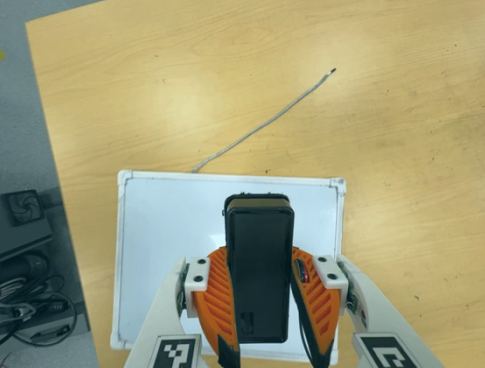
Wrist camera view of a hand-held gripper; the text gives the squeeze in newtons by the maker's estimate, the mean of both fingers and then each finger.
{"total": 6.6, "left": 5.8, "right": 7.3}